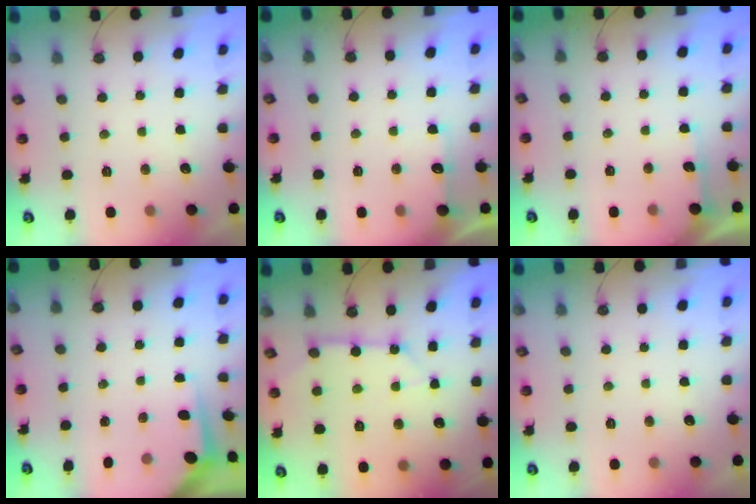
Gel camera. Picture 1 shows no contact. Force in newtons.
{"total": 4.4, "press": 4.4, "slide": 0.6}
{"total": 4.3, "press": 4.3, "slide": 0.5}
{"total": 3.5, "press": 3.5, "slide": 0.4}
{"total": 7.0, "press": 7.0, "slide": 0.8}
{"total": 0.0}